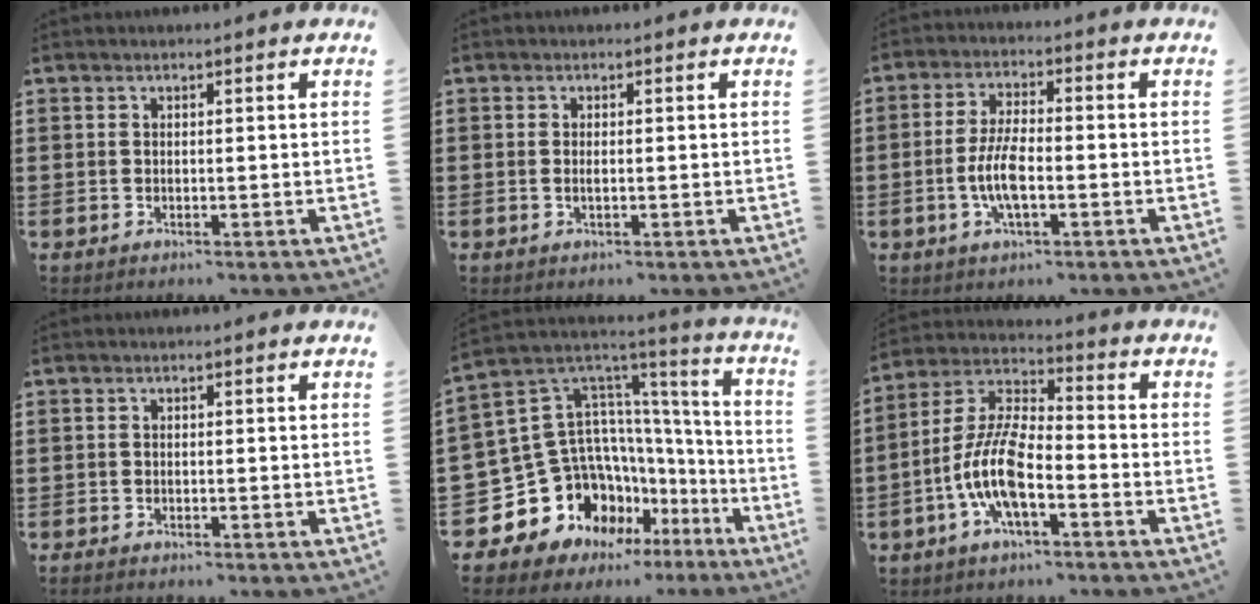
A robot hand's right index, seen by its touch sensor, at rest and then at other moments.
{"total": 0.8, "force": [-0.1, 0.2, 0.7], "torque": [-0.015, -0.004, 0.000]}
{"total": 6.2, "force": [-1.5, 2.0, 5.7], "torque": [-0.133, -0.006, -0.036]}
{"total": 0.7, "force": [-0.6, 0.2, 0.1], "torque": [-0.003, 0.000, -0.013]}
{"total": 13.9, "force": [-5.0, 11.7, 5.7], "torque": [-0.191, -0.037, -0.071]}
{"total": 10.2, "force": [-4.1, 3.7, 8.6], "torque": [-0.206, -0.006, -0.082]}